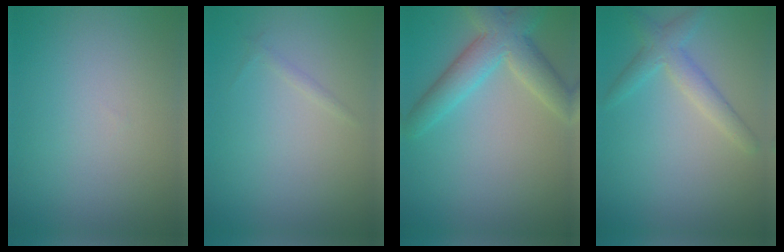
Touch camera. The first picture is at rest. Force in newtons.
{"total": 0.5, "press": 0.5, "slide": 0.0}
{"total": 5.5, "press": 5.4, "slide": 0.4}
{"total": 2.7, "press": 2.7, "slide": 0.1}